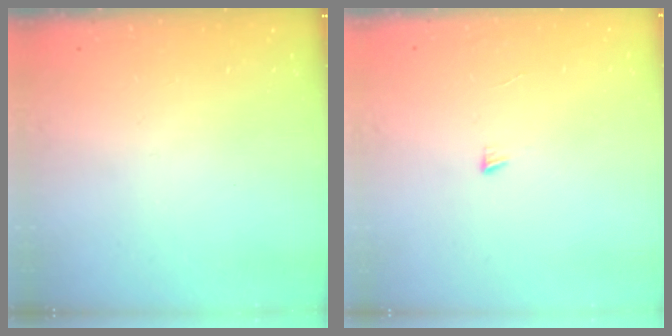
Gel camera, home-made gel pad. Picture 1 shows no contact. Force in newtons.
{"total": 3.1, "press": 3.1, "slide": 0.3}